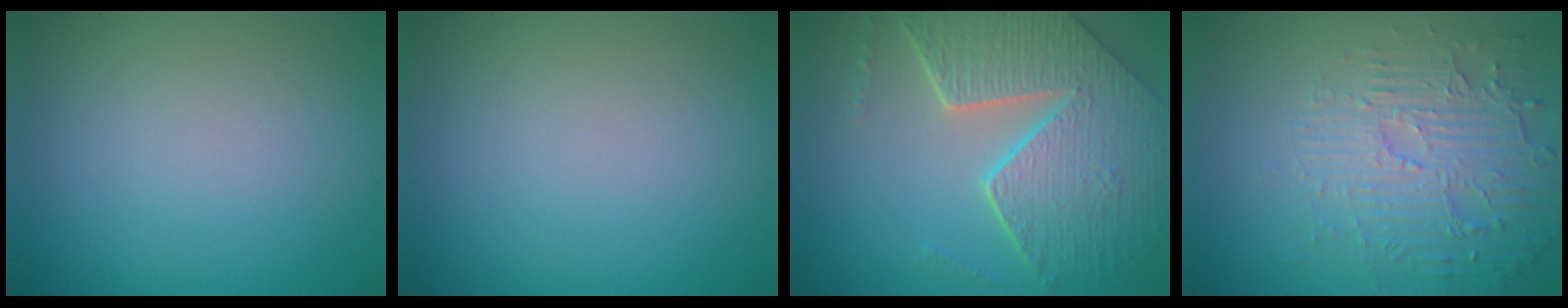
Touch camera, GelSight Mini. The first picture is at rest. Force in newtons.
{"total": 0.0}
{"total": 8.2, "press": 5.8, "slide": 5.8}
{"total": 5.5, "press": 3.5, "slide": 4.2}